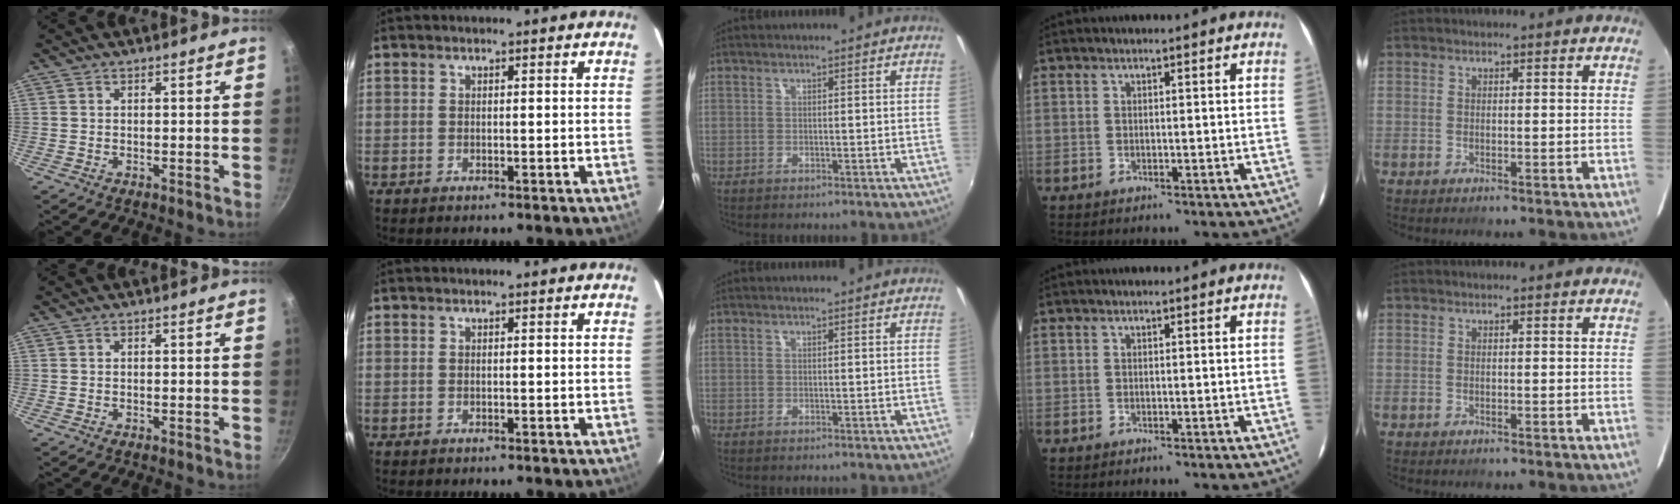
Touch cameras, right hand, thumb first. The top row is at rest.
{}